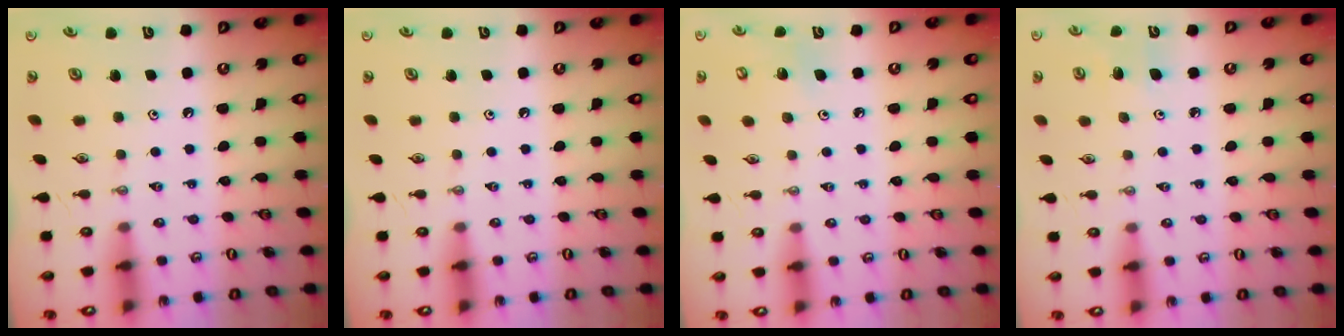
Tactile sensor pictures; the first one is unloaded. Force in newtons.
{"total": 0.0}
{"total": 5.3, "press": 5.3, "slide": 0.5}
{"total": 4.7, "press": 4.6, "slide": 1.0}